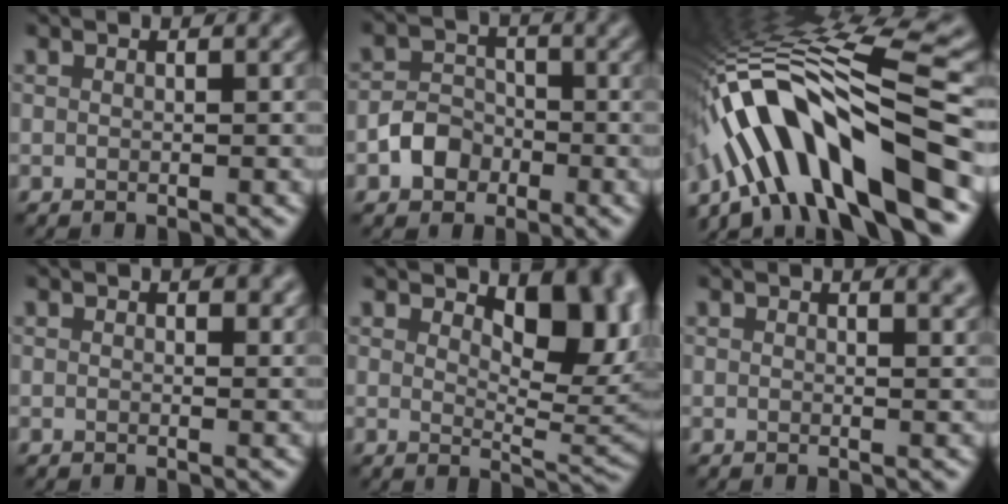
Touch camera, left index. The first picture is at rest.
{"total": 2.8, "force": [-1.7, 2.1, 0.9], "torque": [-0.016, 0.007, -0.032]}
{"total": 15.6, "force": [-6.1, 3.9, 13.8], "torque": [-0.242, 0.038, -0.093]}
{"total": 1.2, "force": [0.9, 0.3, 0.7], "torque": [-0.009, -0.002, 0.017]}
{"total": 7.6, "force": [2.8, 3.7, 6.0], "torque": [-0.085, -0.011, 0.045]}
{"total": 2.9, "force": [2.1, 1.1, 1.7], "torque": [-0.006, 0.008, 0.022]}